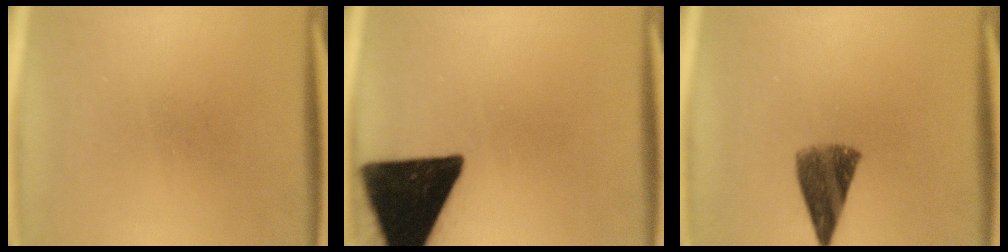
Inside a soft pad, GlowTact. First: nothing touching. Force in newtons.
{"total": 18.9}
{"total": 7.6}